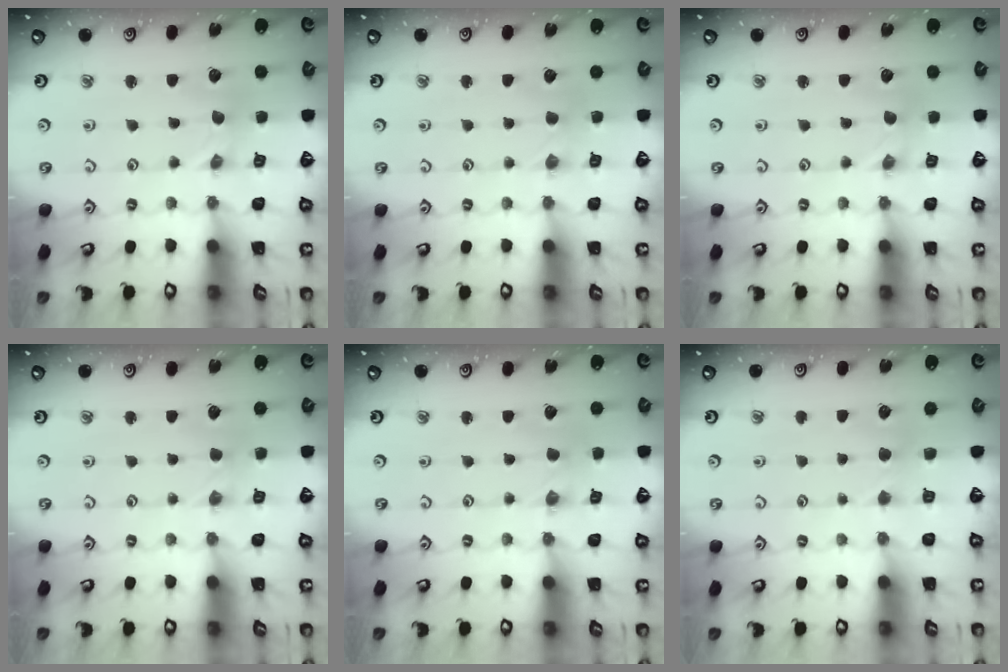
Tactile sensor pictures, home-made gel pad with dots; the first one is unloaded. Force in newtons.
{"total": 2.8, "press": 2.7, "slide": 0.5}
{"total": 0.0}
{"total": 1.8, "press": 1.8, "slide": 0.2}
{"total": 0.0}
{"total": 2.9, "press": 2.9, "slide": 0.4}